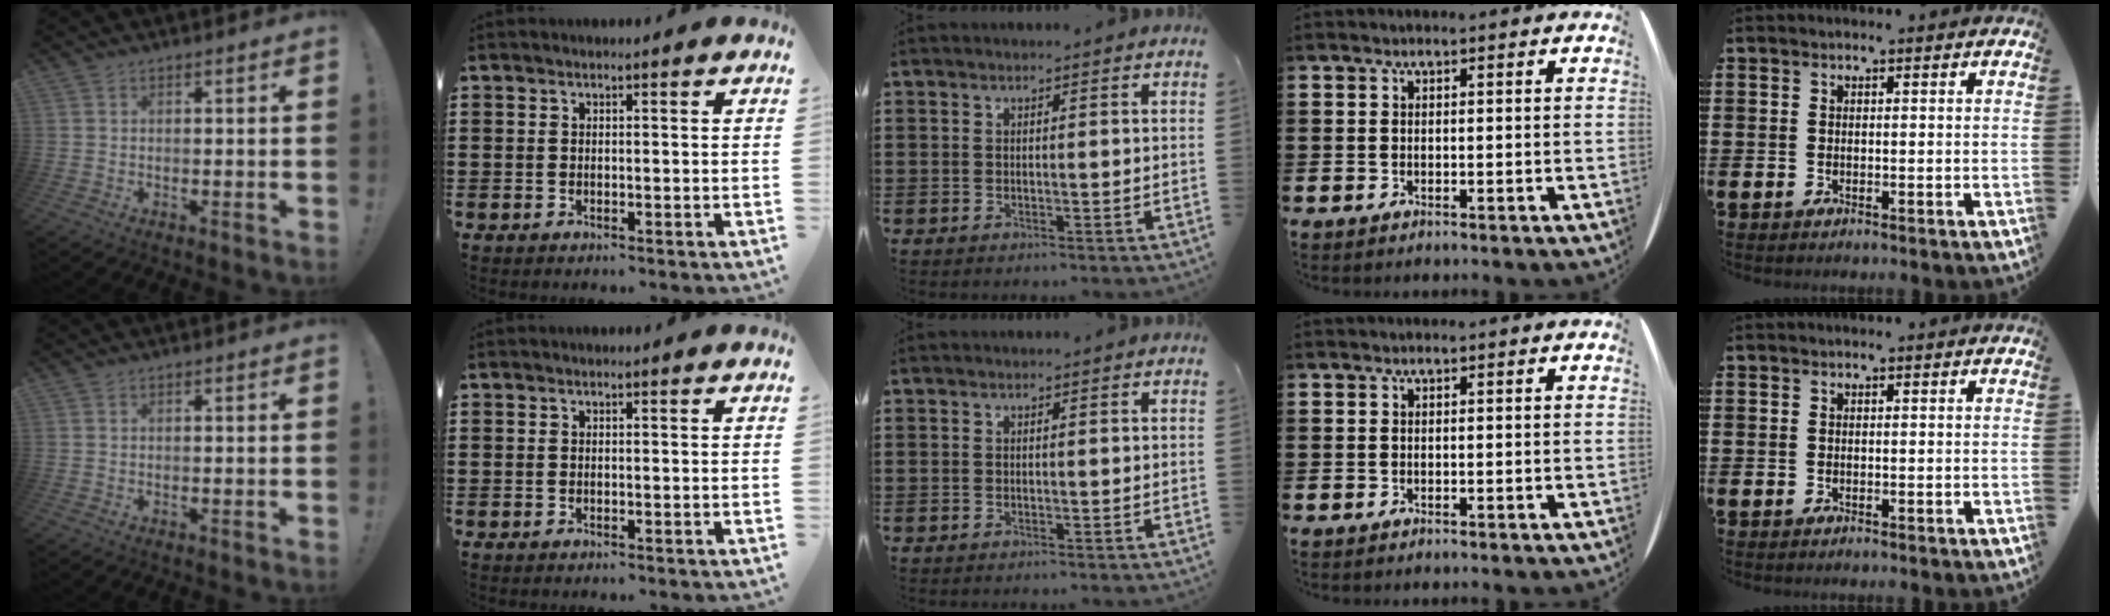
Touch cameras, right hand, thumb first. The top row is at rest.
{}